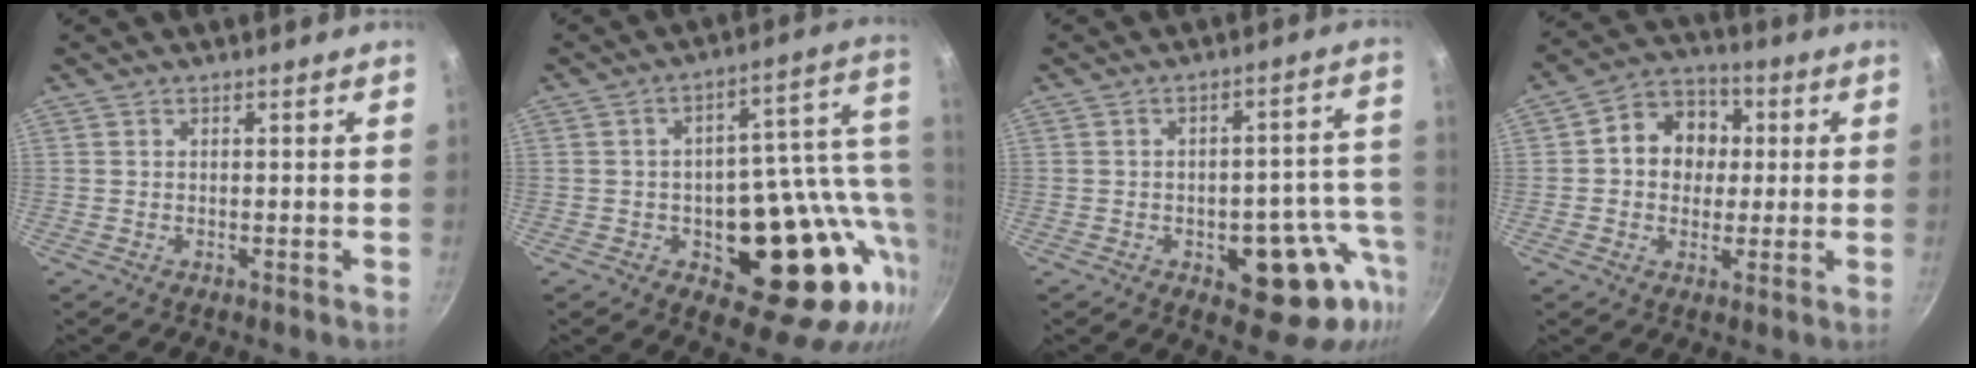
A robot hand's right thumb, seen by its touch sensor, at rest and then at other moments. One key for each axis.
{"total": 22.8, "fx": -0.7, "fy": 13.3, "fz": 18.4, "tx": -0.192, "ty": 0.010, "tz": 0.003}
{"total": 14.2, "fx": -5.2, "fy": 7.1, "fz": 11.2, "tx": -0.076, "ty": 0.034, "tz": -0.065}
{"total": 11.0, "fx": 1.3, "fy": 9.3, "fz": 5.8, "tx": -0.048, "ty": 0.018, "tz": 0.002}